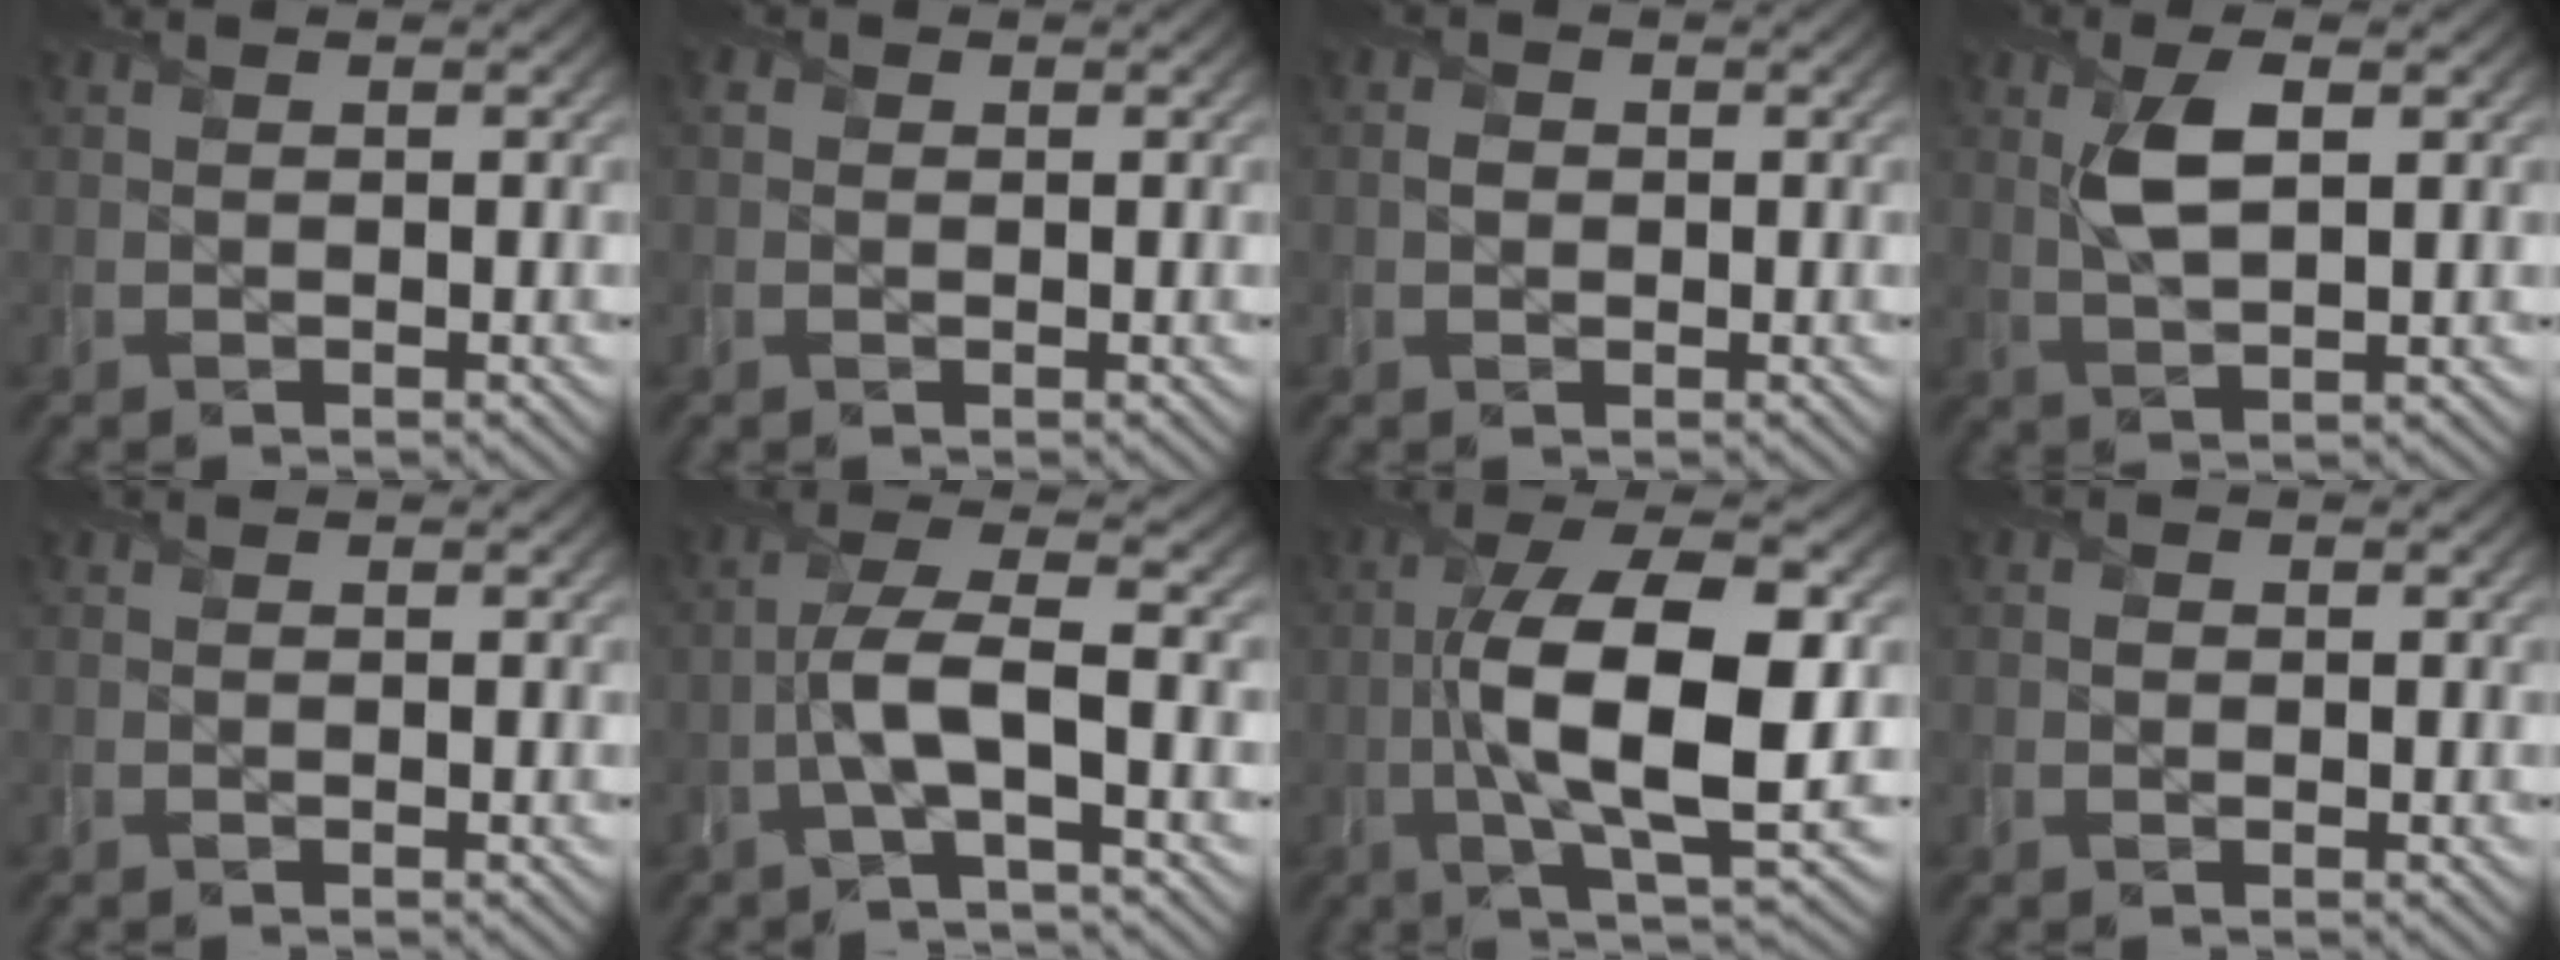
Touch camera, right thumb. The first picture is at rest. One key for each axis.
{"total": 0.8, "fx": 0.1, "fy": 0.8, "fz": 0.0, "tx": 0.004, "ty": -0.002, "tz": 0.001}
{"total": 1.1, "fx": 0.0, "fy": 1.0, "fz": 0.2, "tx": -0.004, "ty": -0.003, "tz": -0.003}
{"total": 5.0, "fx": 1.4, "fy": 1.9, "fz": 4.3, "tx": -0.096, "ty": 0.001, "tz": 0.029}
{"total": 0.0}
{"total": 6.2, "fx": -2.1, "fy": 1.6, "fz": 5.6, "tx": -0.117, "ty": 0.010, "tz": -0.052}
{"total": 12.8, "fx": -1.0, "fy": 4.3, "fz": 12.0, "tx": -0.216, "ty": -0.002, "tz": -0.017}
{"total": 0.5, "fx": 0.0, "fy": 0.5, "fz": -0.1, "tx": 0.006, "ty": -0.004, "tz": -0.001}